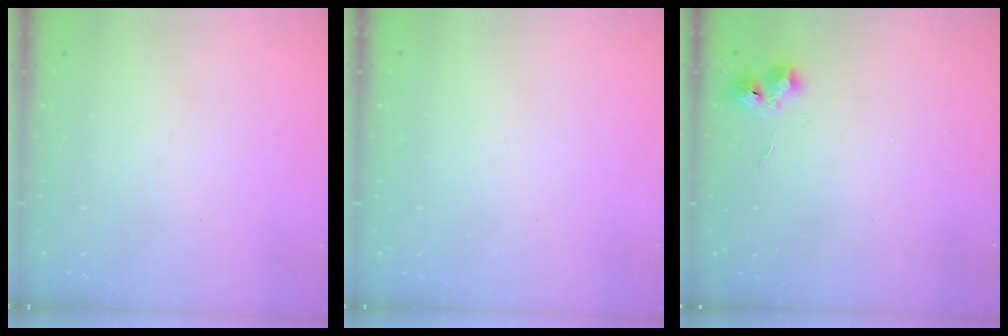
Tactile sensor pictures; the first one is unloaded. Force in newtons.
{"total": 0.0}
{"total": 6.8, "press": 6.7, "slide": 0.6}